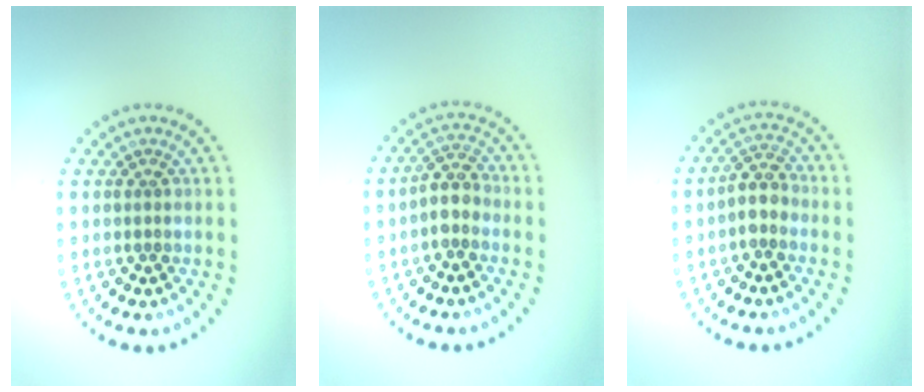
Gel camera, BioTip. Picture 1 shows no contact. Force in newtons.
{"total": 2.4, "press": 2.0, "slide": 1.3}
{"total": 2.4, "press": 2.0, "slide": 1.3}